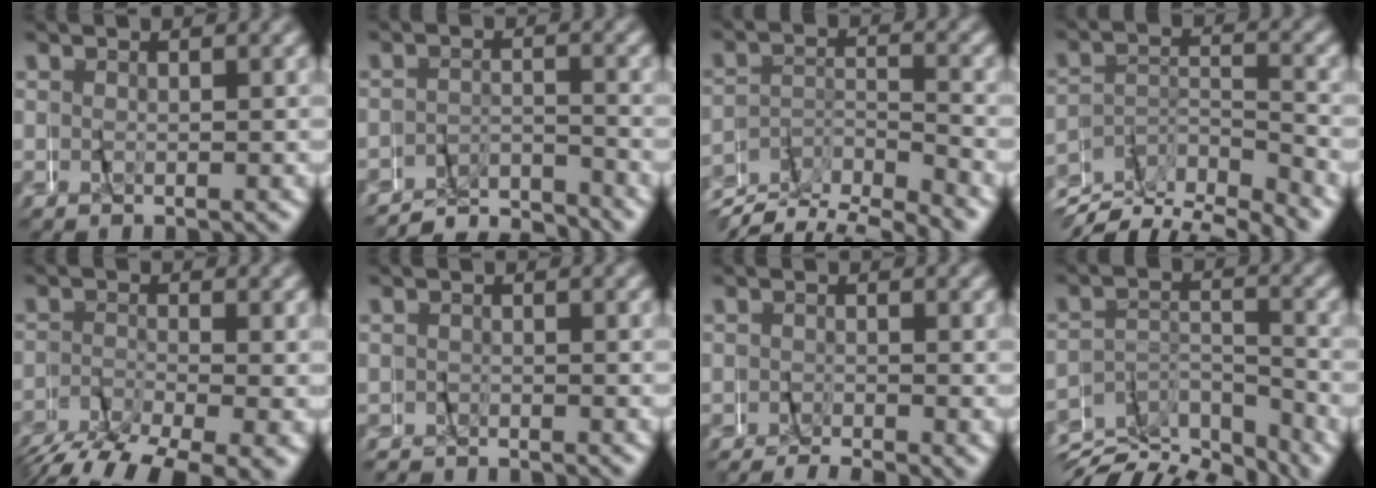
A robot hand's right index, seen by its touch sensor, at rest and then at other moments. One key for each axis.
{"total": 5.9, "fx": -5.8, "fy": 0.8, "fz": 0.2, "tx": 0.000, "ty": -0.012, "tz": -0.100}
{"total": 6.1, "fx": -4.4, "fy": 2.7, "fz": 3.3, "tx": -0.047, "ty": -0.001, "tz": -0.083}
{"total": 5.7, "fx": -3.9, "fy": 2.6, "fz": 3.2, "tx": -0.034, "ty": 0.013, "tz": -0.081}
{"total": 5.7, "fx": -5.1, "fy": 1.1, "fz": 2.3, "tx": -0.045, "ty": -0.008, "tz": -0.081}
{"total": 1.3, "fx": -0.3, "fy": 1.3, "fz": 0.0, "tx": -0.002, "ty": 0.010, "tz": -0.019}
{"total": 2.7, "fx": -2.2, "fy": 1.1, "fz": 1.1, "tx": -0.012, "ty": -0.003, "tz": -0.040}
{"total": 5.2, "fx": -4.4, "fy": 1.9, "fz": 2.0, "tx": -0.011, "ty": 0.008, "tz": -0.089}